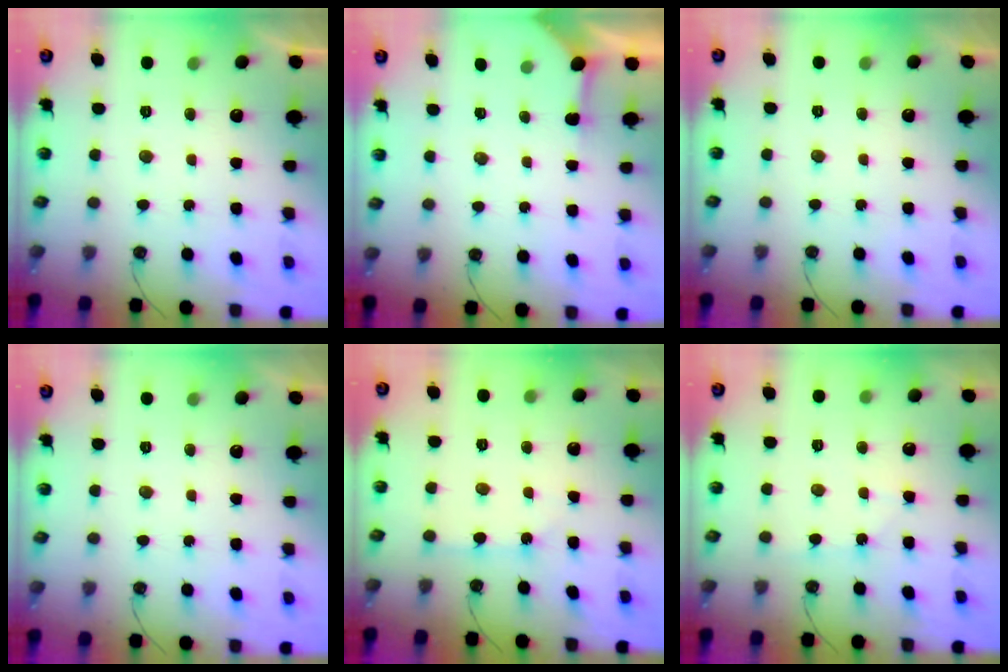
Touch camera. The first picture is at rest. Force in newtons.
{"total": 2.8, "press": 2.8, "slide": 0.4}
{"total": 0.0}
{"total": 0.0}
{"total": 2.9, "press": 2.9, "slide": 0.4}
{"total": 4.0, "press": 3.9, "slide": 0.5}